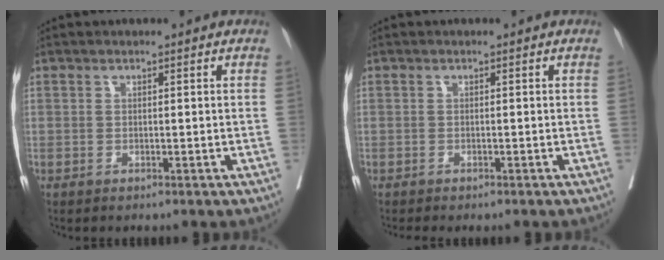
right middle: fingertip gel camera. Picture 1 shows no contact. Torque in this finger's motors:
{"motor_torque": [0.37, -0.32, 0.03, 0.01]}